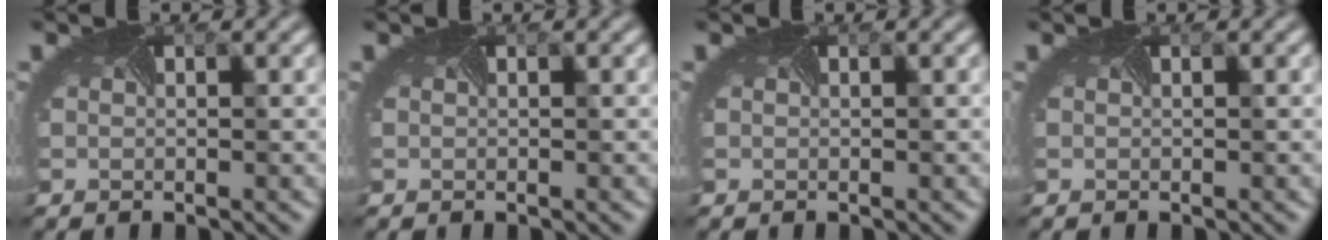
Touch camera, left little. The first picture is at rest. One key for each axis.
{"total": 0.0}
{"total": 0.0}
{"total": 0.0}